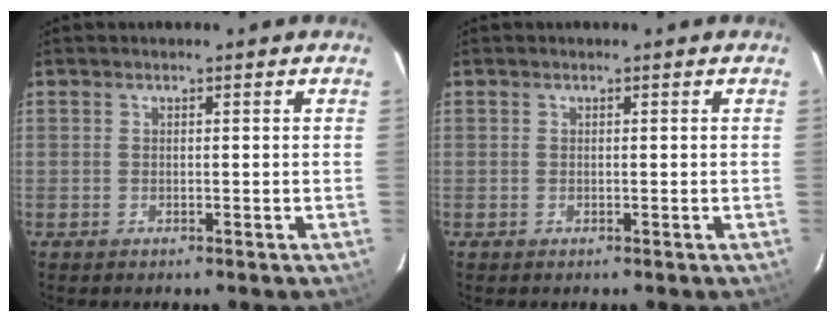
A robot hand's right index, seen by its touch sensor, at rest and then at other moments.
{"total": 0.0}